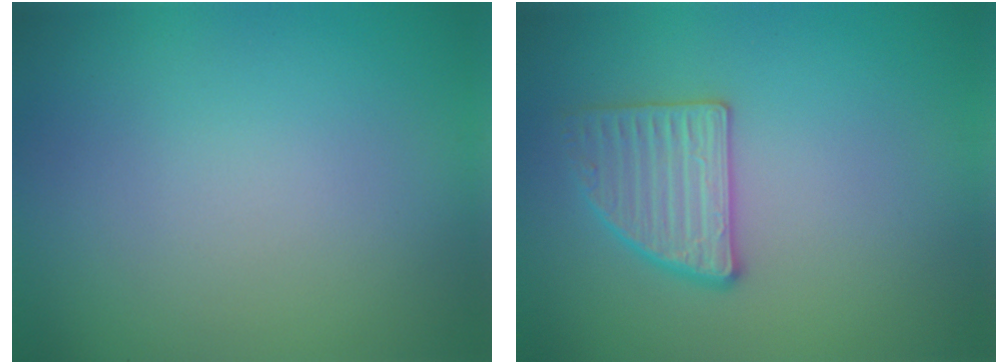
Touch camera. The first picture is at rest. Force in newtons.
{"total": 3.0, "press": 3.0, "slide": 0.6}